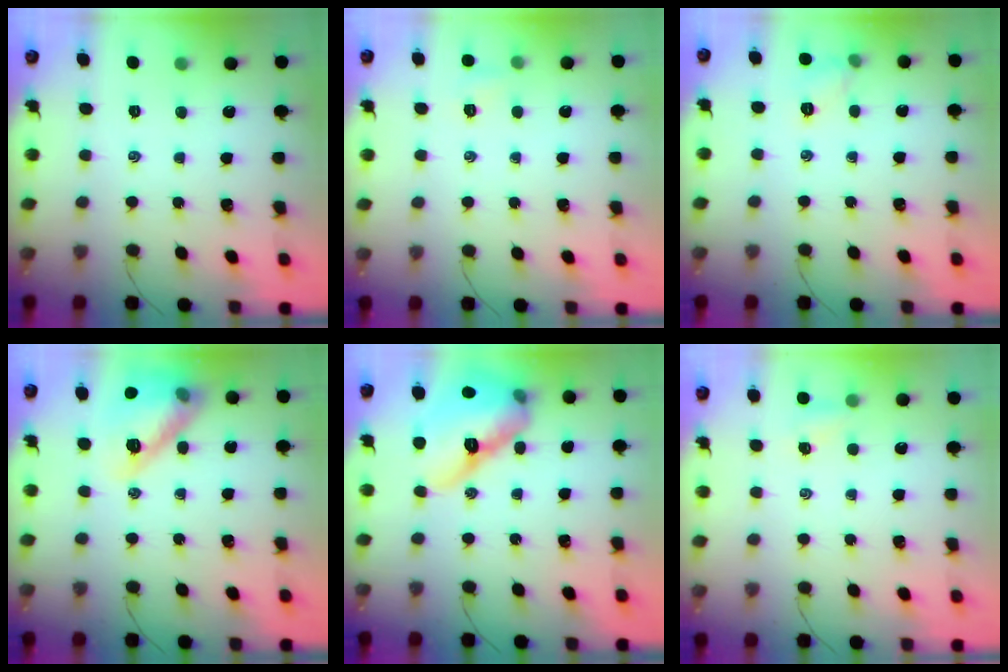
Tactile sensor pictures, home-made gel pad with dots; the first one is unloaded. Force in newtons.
{"total": 3.6, "press": 3.4, "slide": 1.2}
{"total": 6.1, "press": 6.0, "slide": 1.0}
{"total": 16.9, "press": 16.7, "slide": 2.4}
{"total": 17.3, "press": 16.6, "slide": 5.0}
{"total": 2.4, "press": 2.3, "slide": 0.9}